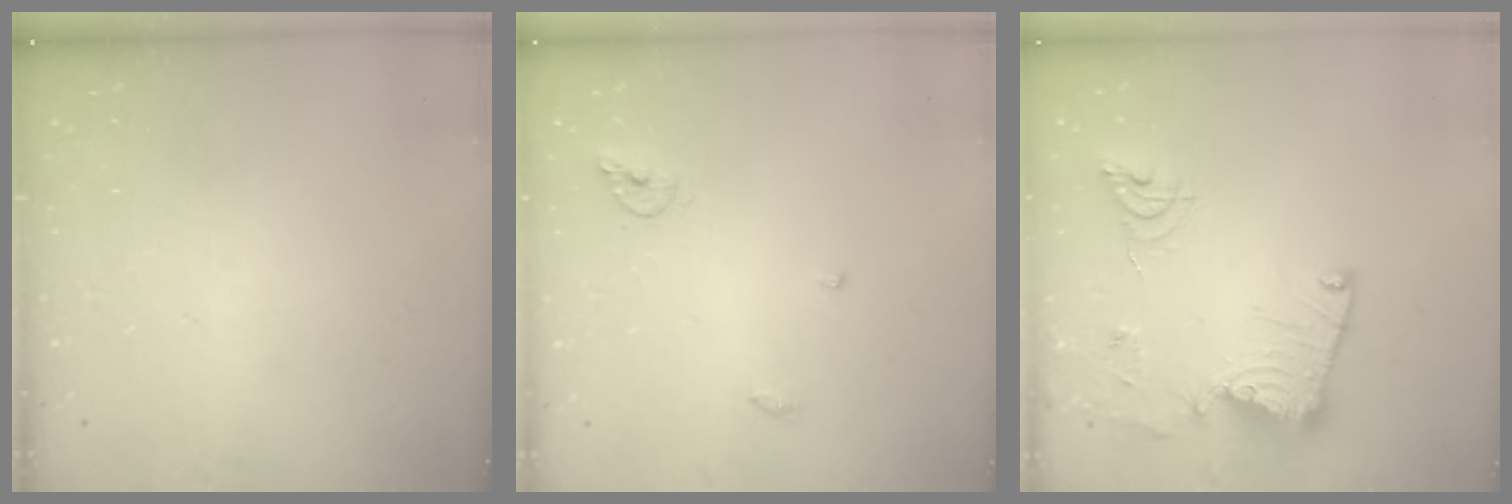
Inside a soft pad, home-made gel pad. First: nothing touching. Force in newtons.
{"total": 5.8, "press": 5.8, "slide": 0.4}
{"total": 18.4, "press": 18.3, "slide": 1.9}